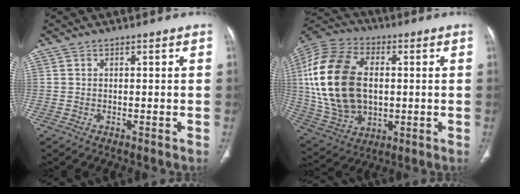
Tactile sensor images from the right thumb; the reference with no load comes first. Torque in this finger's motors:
{"motor_torque": [-0.71, 2.71, 2.29, 0.49, 0.72]}